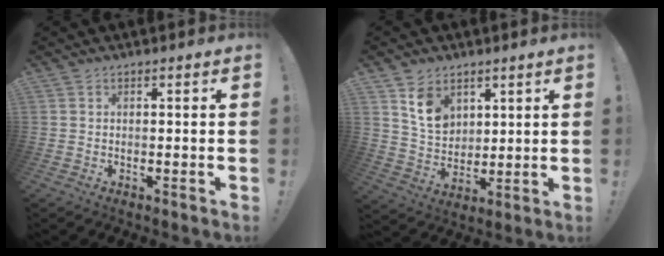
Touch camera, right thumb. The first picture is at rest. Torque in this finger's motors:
{"motor_torque": [1.14, 1.08, 0.11, -0.23, -0.03]}